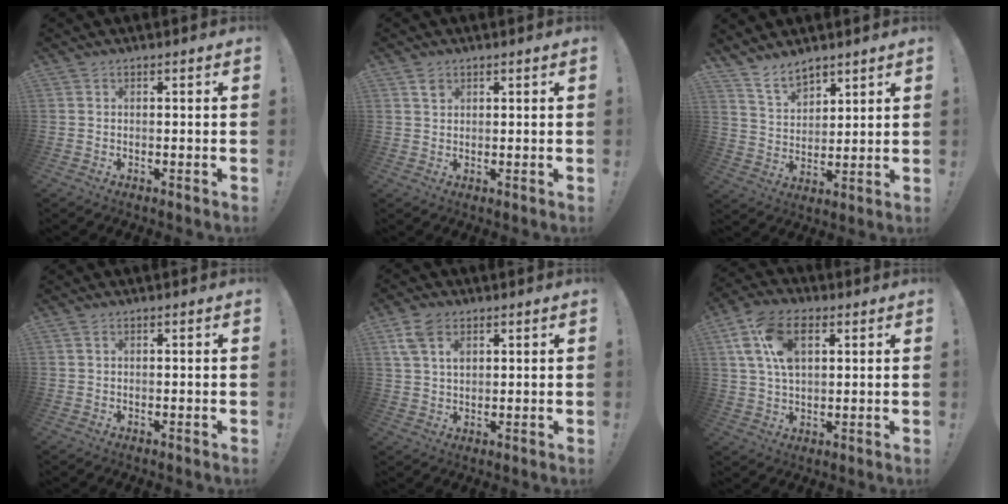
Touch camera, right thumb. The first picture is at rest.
{"total": 2.0, "force": [1.3, 1.4, 0.8], "torque": [0.000, -0.007, 0.021]}
{"total": 9.0, "force": [7.3, 4.5, 2.6], "torque": [-0.055, -0.047, 0.144]}
{"total": 0.9, "force": [0.5, 0.4, 0.6], "torque": [-0.020, 0.004, 0.010]}
{"total": 7.2, "force": [3.6, 4.7, 4.1], "torque": [-0.076, -0.005, 0.071]}
{"total": 15.0, "force": [5.3, 8.9, 10.8], "torque": [-0.208, -0.004, 0.100]}